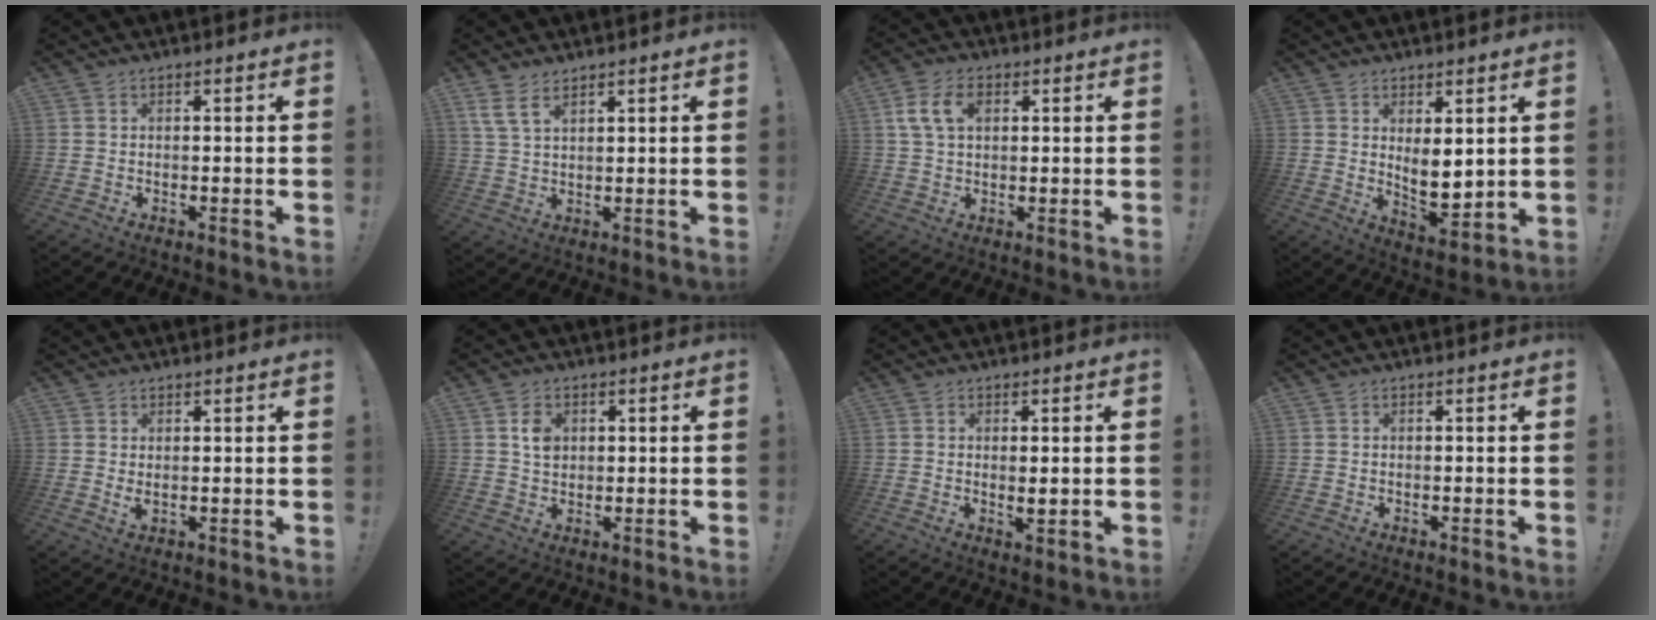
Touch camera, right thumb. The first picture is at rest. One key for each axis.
{"total": 5.4, "fx": 3.8, "fy": 2.2, "fz": 3.3, "tx": -0.057, "ty": -0.016, "tz": 0.071}
{"total": 8.4, "fx": 2.5, "fy": 5.4, "fz": 6.0, "tx": -0.106, "ty": 0.008, "tz": 0.050}
{"total": 6.9, "fx": 2.9, "fy": 3.2, "fz": 5.4, "tx": -0.063, "ty": -0.038, "tz": 0.060}
{"total": 1.9, "fx": 1.2, "fy": 0.8, "fz": 1.3, "tx": -0.008, "ty": -0.012, "tz": 0.021}
{"total": 5.2, "fx": 1.3, "fy": 4.1, "fz": 2.9, "tx": -0.030, "ty": -0.001, "tz": 0.020}
{"total": 2.6, "fx": 0.8, "fy": 0.3, "fz": 2.5, "tx": -0.028, "ty": -0.012, "tz": 0.011}
{"total": 0.0}